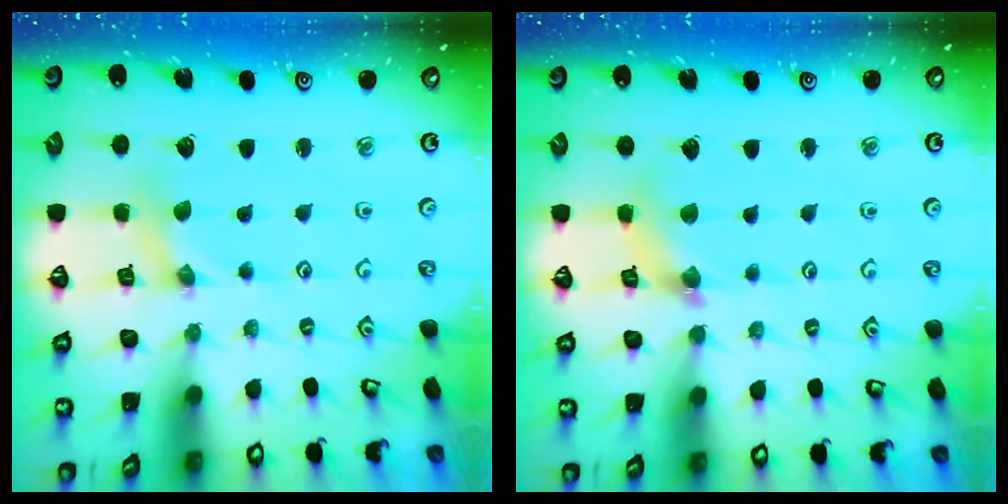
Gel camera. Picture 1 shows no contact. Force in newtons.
{"total": 4.3, "press": 4.3, "slide": 0.4}